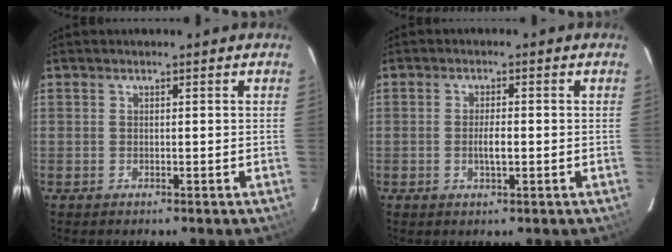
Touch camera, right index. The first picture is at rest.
{"total": 2.9, "force": [-0.5, 0.7, 2.7], "torque": [-0.049, -0.001, -0.008]}